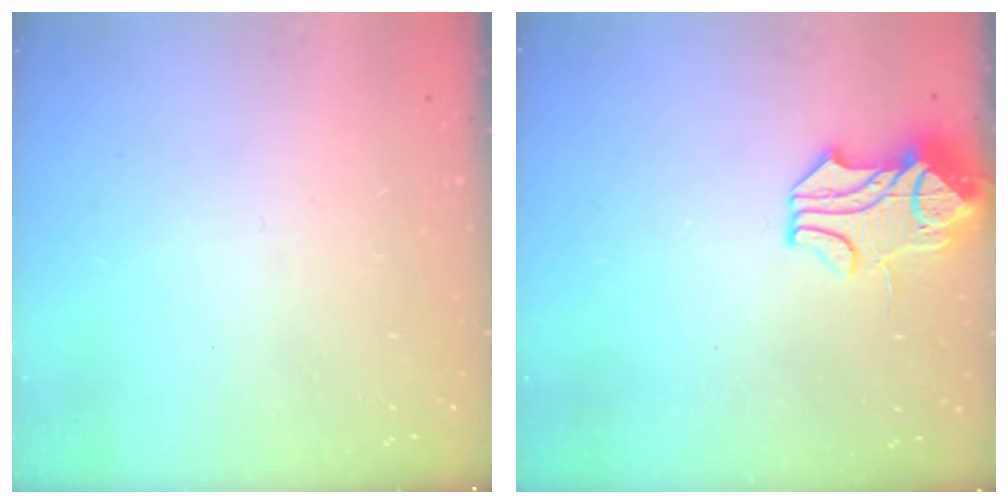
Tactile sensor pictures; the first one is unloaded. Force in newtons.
{"total": 1.6, "press": 0.9, "slide": 1.3}